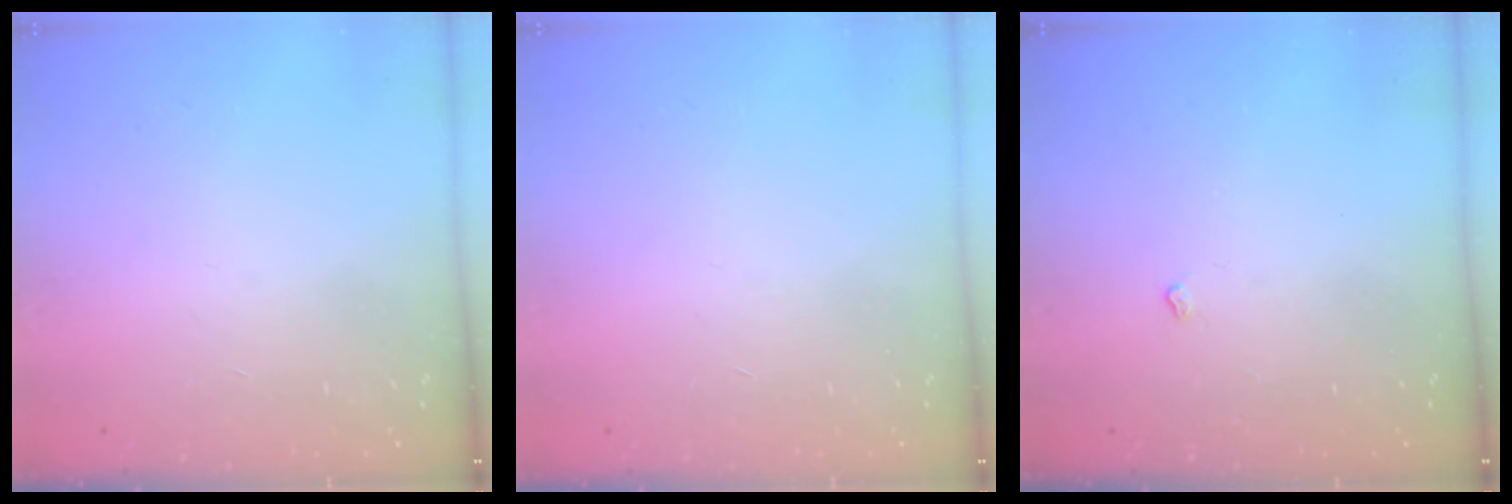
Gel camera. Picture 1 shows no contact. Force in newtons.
{"total": 0.0}
{"total": 3.2, "press": 3.2, "slide": 0.4}